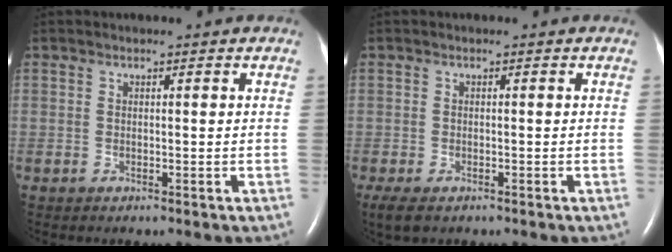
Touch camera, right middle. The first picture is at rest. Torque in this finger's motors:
{"motor_torque": [0.31, -0.24, 0.00, 0.01]}